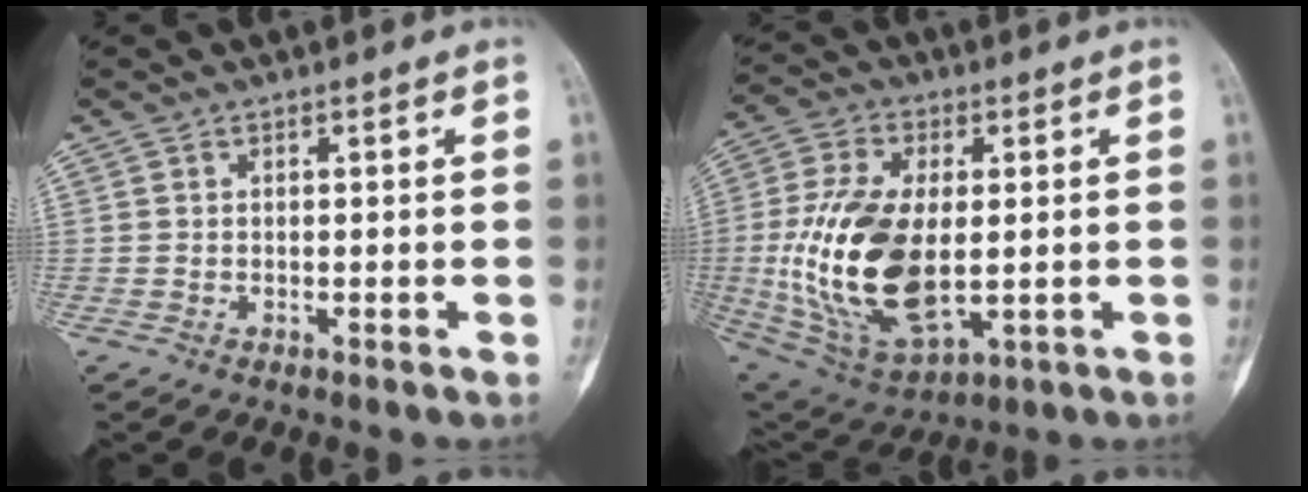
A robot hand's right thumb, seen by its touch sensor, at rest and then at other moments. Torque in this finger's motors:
{"motor_torque": [2.49, 2.20, 1.37, -1.40, 0.54]}